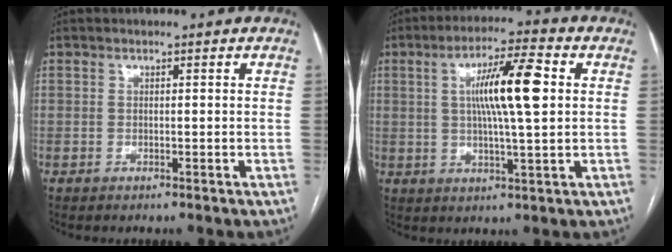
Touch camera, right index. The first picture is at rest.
{"total": 10.9, "force": [1.9, 0.8, 10.7], "torque": [-0.187, 0.009, 0.031]}